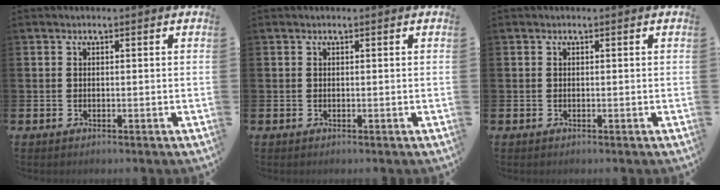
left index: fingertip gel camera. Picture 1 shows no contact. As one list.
[{"total": 0.0}, {"total": 0.0}]